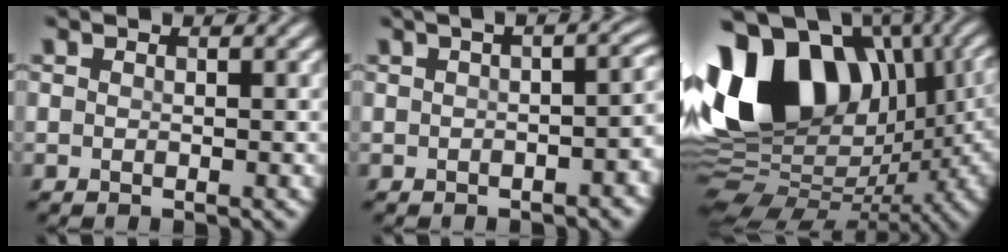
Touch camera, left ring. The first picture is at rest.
{"total": 5.4, "force": [-0.2, 2.3, 4.8], "torque": [-0.034, 0.010, 0.001]}
{"total": 17.4, "force": [3.2, 12.0, 12.2], "torque": [-0.222, 0.033, 0.044]}